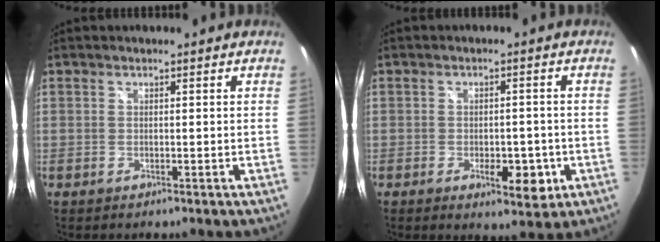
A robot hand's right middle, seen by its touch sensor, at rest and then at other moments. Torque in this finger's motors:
{"motor_torque": [0.11, -0.09, 0.23, 0.07]}